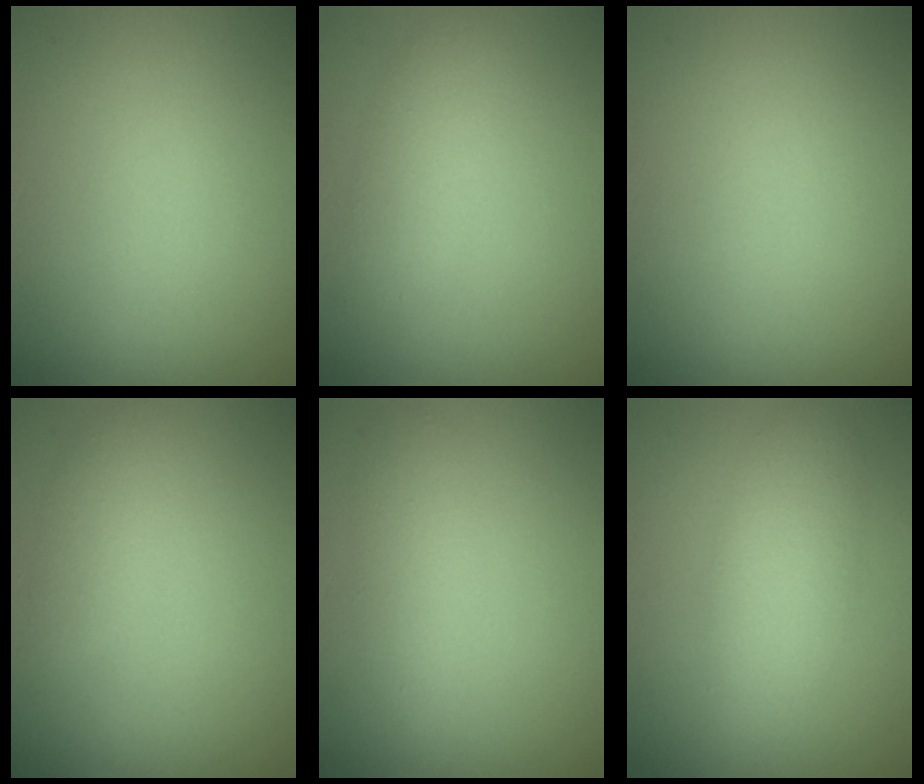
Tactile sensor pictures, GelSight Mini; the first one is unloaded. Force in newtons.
{"total": 2.4, "press": 2.4, "slide": 0.1}
{"total": 0.0}
{"total": 1.7, "press": 1.7, "slide": 0.1}
{"total": 2.4, "press": 2.4, "slide": 0.3}
{"total": 3.6, "press": 3.6, "slide": 0.1}